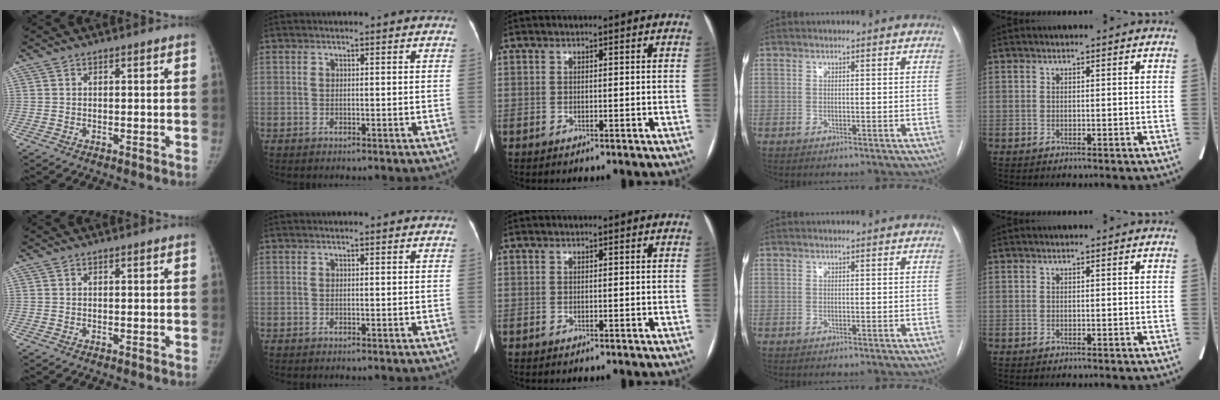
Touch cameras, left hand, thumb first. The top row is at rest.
{}